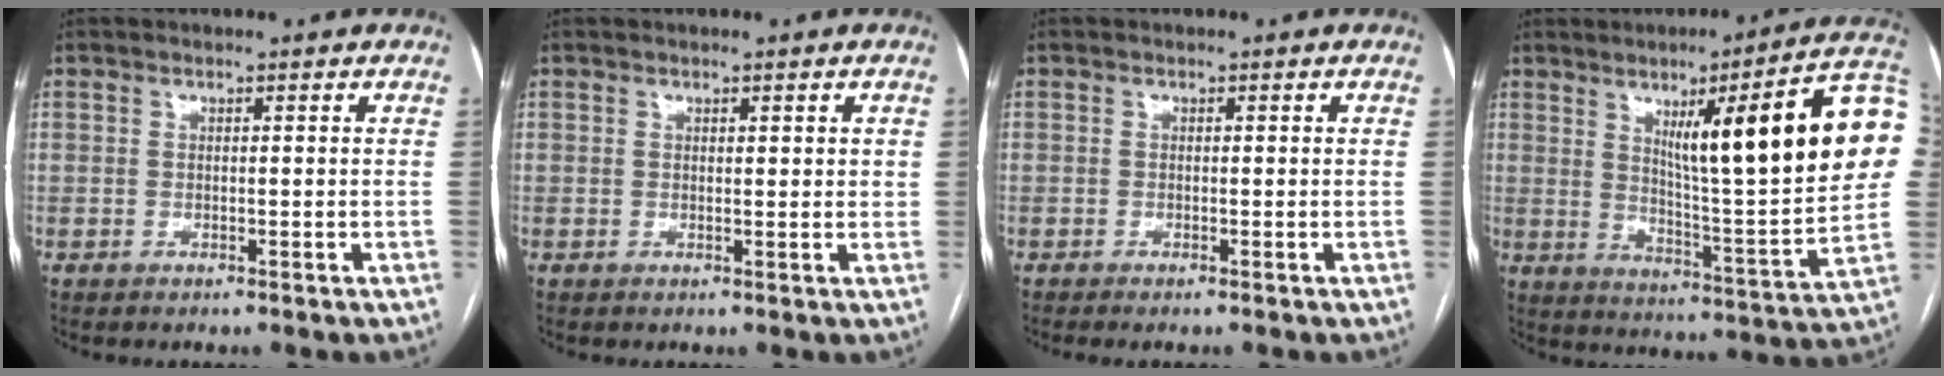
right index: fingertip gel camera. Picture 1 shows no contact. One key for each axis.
{"total": 1.6, "fx": 0.7, "fy": 0.6, "fz": 1.4, "tx": -0.018, "ty": 0.001, "tz": 0.007}
{"total": 0.8, "fx": -0.5, "fy": -0.1, "fz": 0.6, "tx": -0.010, "ty": -0.001, "tz": -0.010}
{"total": 24.2, "fx": 6.7, "fy": 2.0, "fz": 23.2, "tx": -0.272, "ty": 0.020, "tz": 0.093}